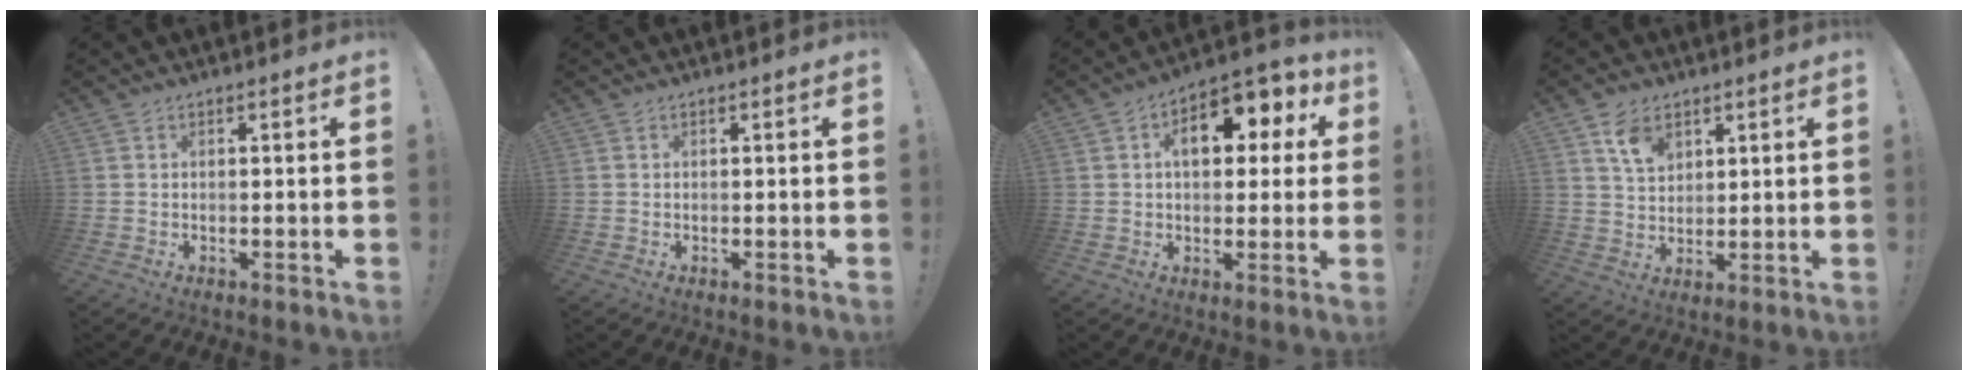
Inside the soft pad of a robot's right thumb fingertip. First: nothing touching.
{"total": 0.0}
{"total": 12.5, "force": [3.4, 7.5, 9.4], "torque": [-0.122, -0.004, 0.056]}
{"total": 7.4, "force": [4.5, 4.7, 3.6], "torque": [-0.050, -0.021, 0.082]}